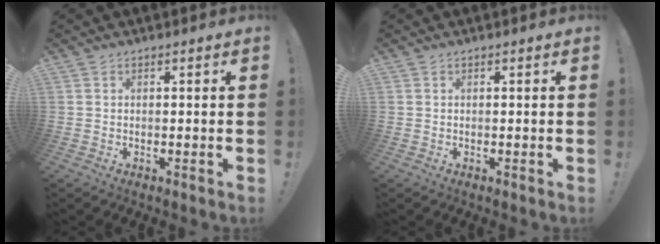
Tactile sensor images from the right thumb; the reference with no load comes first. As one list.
[{"total": 0.0}]